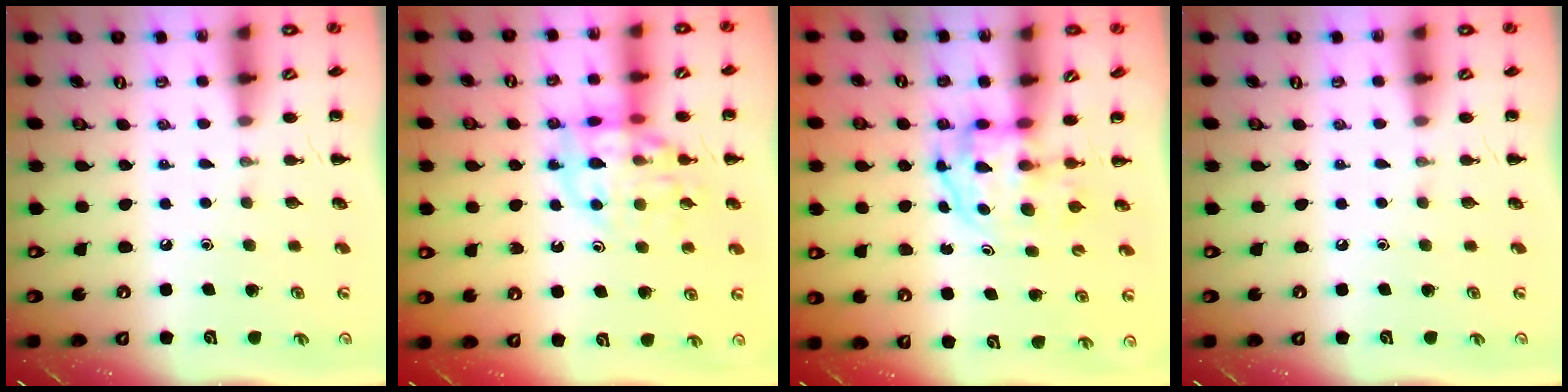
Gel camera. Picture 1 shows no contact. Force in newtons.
{"total": 13.3, "press": 13.2, "slide": 2.0}
{"total": 3.4, "press": 3.4, "slide": 0.5}
{"total": 0.0}